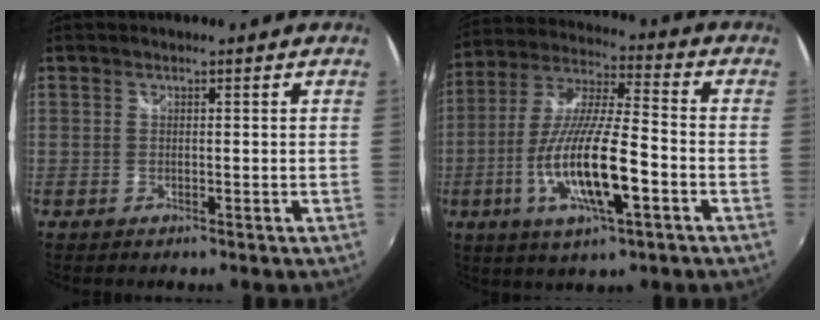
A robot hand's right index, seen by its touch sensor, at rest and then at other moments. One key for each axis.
{"total": 16.4, "fx": -5.6, "fy": 3.5, "fz": 15.0, "tx": -0.303, "ty": -0.016, "tz": -0.104}